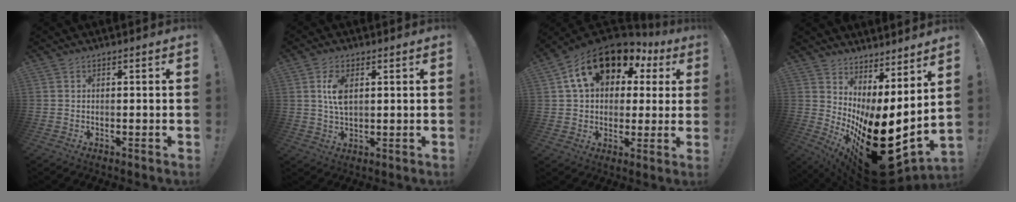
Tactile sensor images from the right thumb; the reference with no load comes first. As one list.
[{"total": 6.2, "force": [1.6, 3.1, 5.1], "torque": [-0.087, -0.006, 0.023]}, {"total": 18.0, "force": [9.2, 11.3, 10.5], "torque": [-0.169, -0.041, 0.167]}, {"total": 21.7, "force": [-7.9, 7.9, 18.6], "torque": [-0.258, 0.009, -0.105]}]